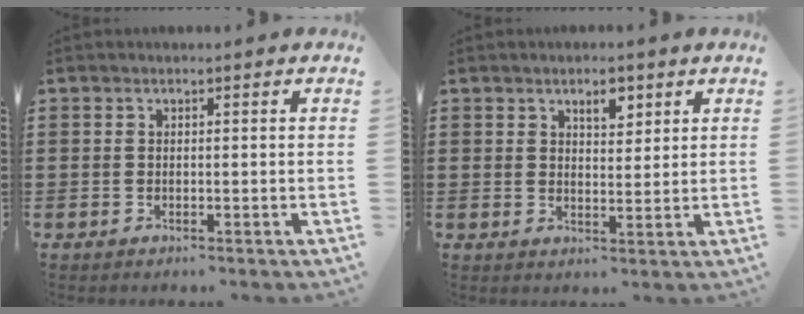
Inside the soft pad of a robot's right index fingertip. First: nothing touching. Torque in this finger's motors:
{"motor_torque": [0.07, -0.06, 0.10, 0.02]}